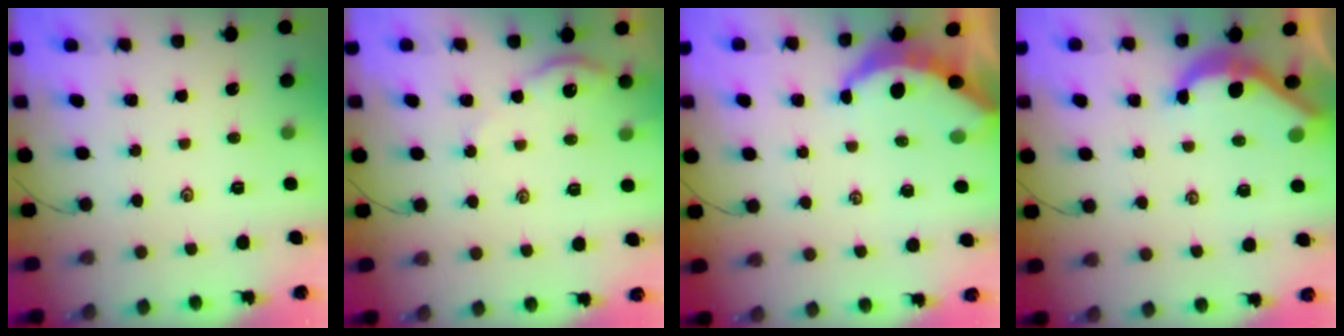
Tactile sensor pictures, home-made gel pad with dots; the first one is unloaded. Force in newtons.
{"total": 3.2, "press": 3.2, "slide": 0.3}
{"total": 5.5, "press": 5.5, "slide": 0.0}
{"total": 5.7, "press": 5.7, "slide": 0.8}